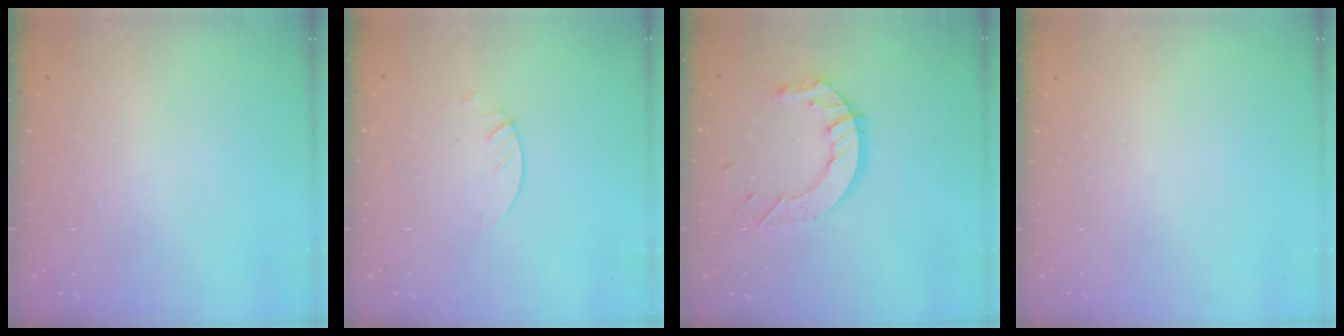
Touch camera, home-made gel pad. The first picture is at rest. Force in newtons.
{"total": 1.3, "press": 1.3, "slide": 0.1}
{"total": 10.6, "press": 10.5, "slide": 1.0}
{"total": 0.0}